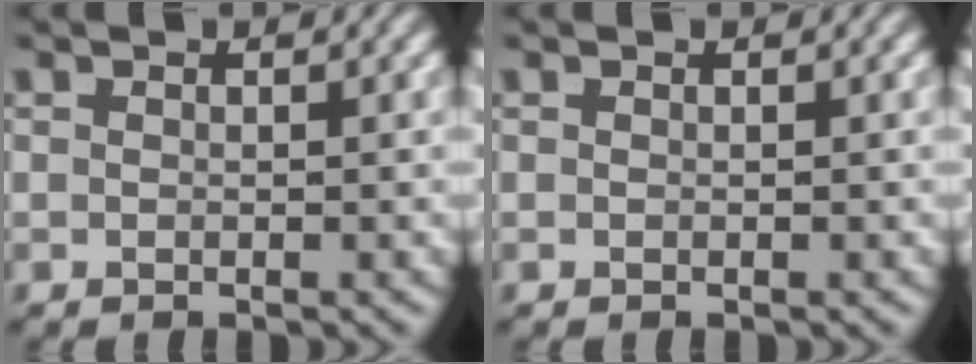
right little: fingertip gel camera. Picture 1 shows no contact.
{"total": 0.0}